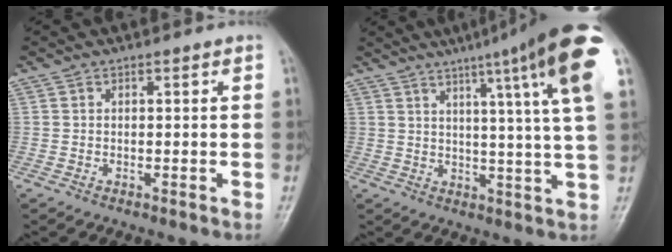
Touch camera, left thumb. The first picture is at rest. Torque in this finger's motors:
{"motor_torque": [0.79, 0.80, 1.63, -1.13, 0.43]}